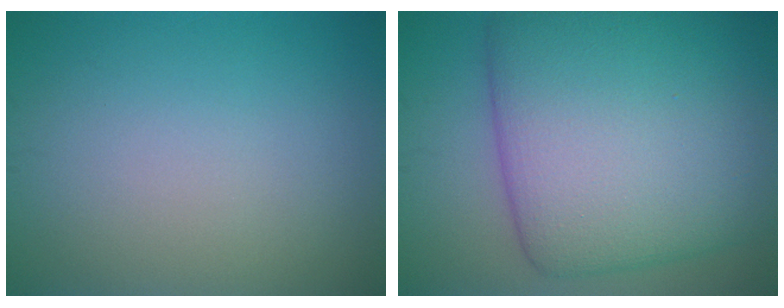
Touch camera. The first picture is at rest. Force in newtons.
{"total": 14.3, "press": 14.3, "slide": 0.4}